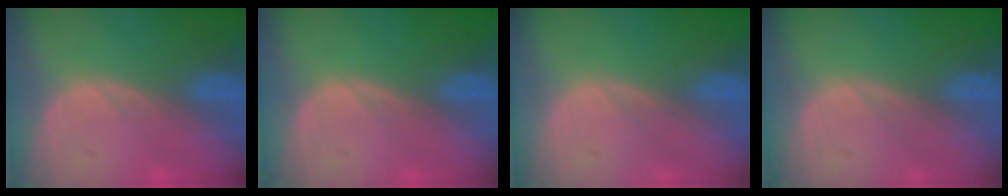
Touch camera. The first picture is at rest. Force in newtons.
{"total": 0.0}
{"total": 0.0}
{"total": 0.0}